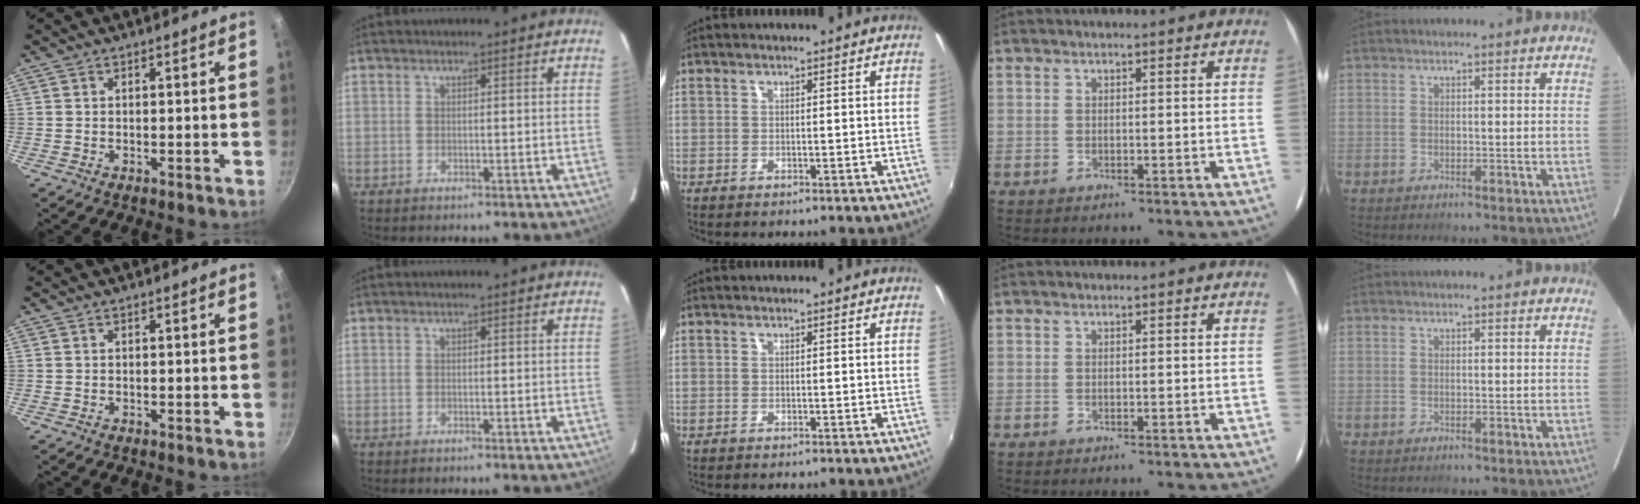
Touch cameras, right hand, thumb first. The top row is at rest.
{}